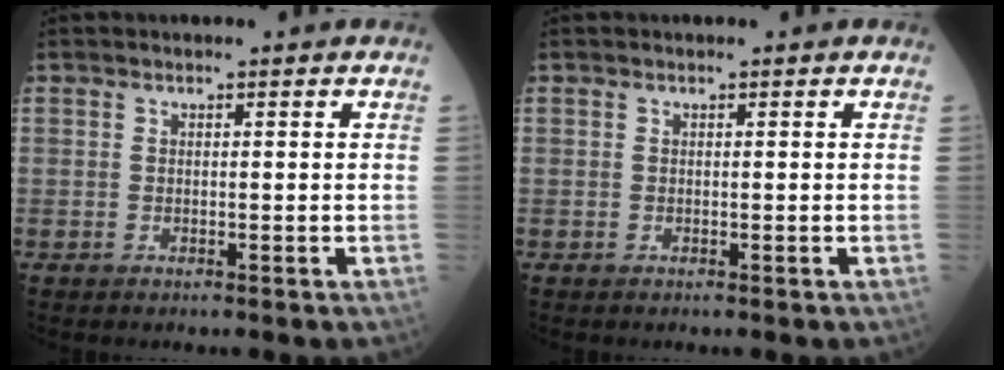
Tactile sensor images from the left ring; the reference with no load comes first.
{"total": 0.0}